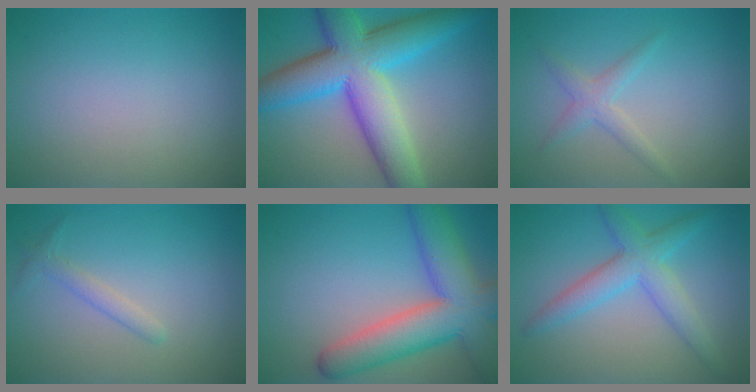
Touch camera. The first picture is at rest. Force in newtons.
{"total": 11.5, "press": 11.5, "slide": 0.2}
{"total": 1.9, "press": 1.9, "slide": 0.1}
{"total": 1.4, "press": 1.4, "slide": 0.0}
{"total": 9.5, "press": 9.5, "slide": 0.6}
{"total": 4.4, "press": 4.4, "slide": 0.0}